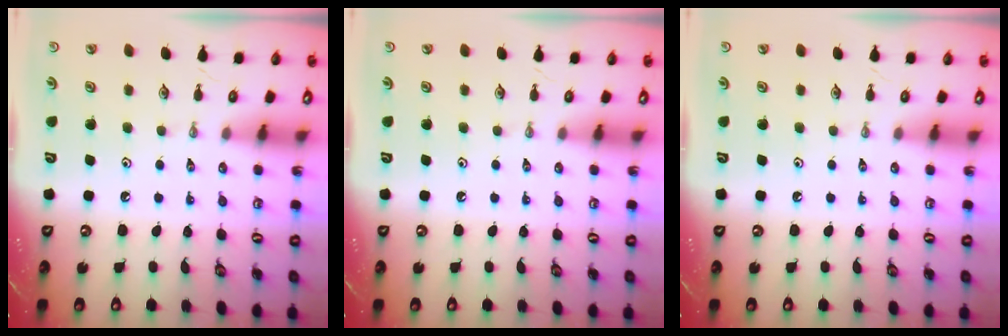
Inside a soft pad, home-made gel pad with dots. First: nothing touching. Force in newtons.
{"total": 0.0}
{"total": 0.0}